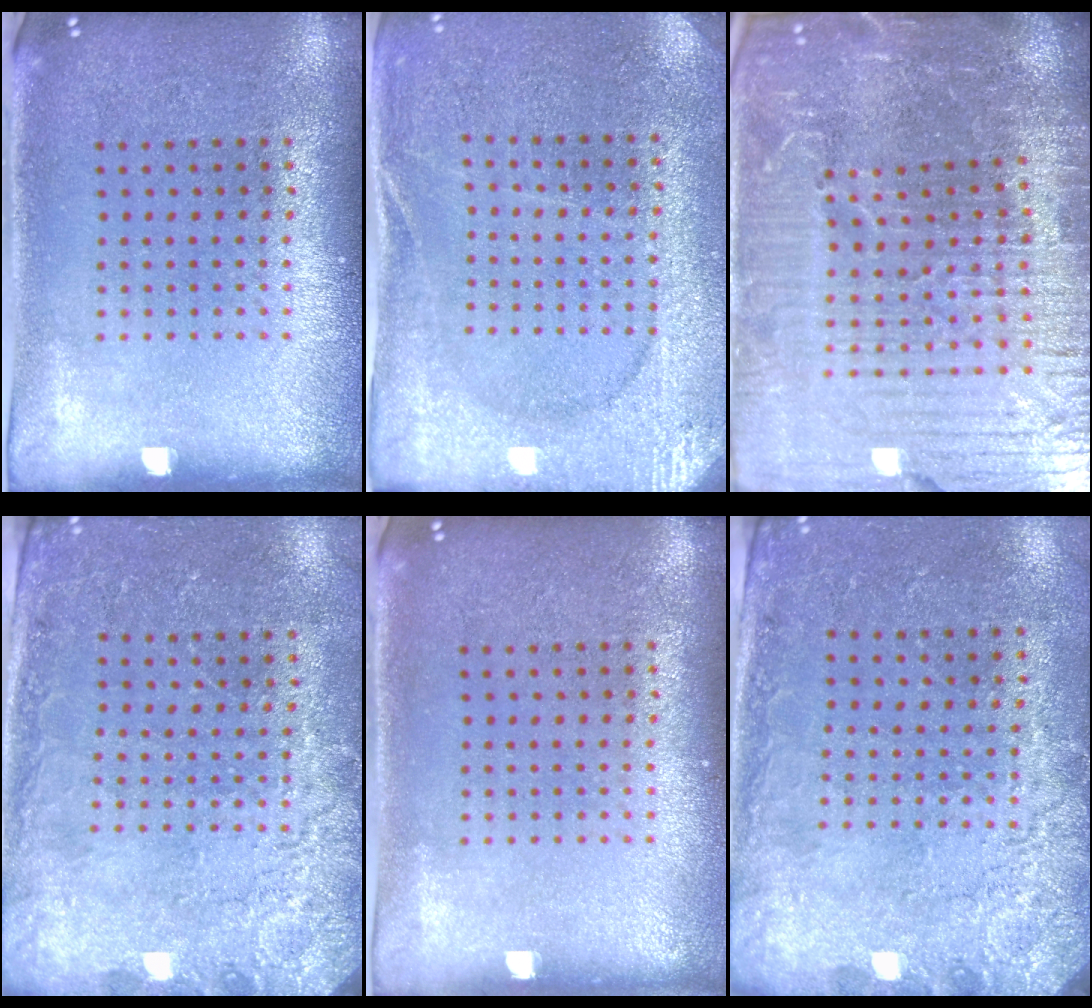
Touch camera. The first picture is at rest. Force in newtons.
{"total": 2.7, "press": 2.7, "slide": 0.3}
{"total": 7.1, "press": 6.2, "slide": 3.6}
{"total": 2.5, "press": 2.3, "slide": 0.8}
{"total": 0.0}
{"total": 2.7, "press": 2.2, "slide": 1.5}